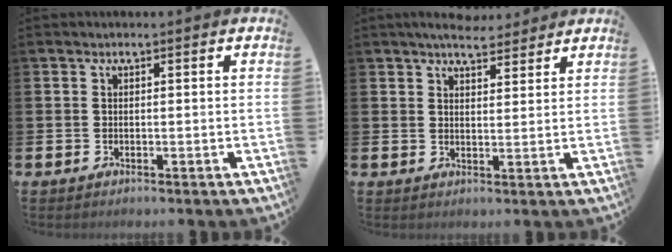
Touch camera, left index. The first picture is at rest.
{"total": 5.1, "force": [4.8, 1.3, 1.2], "torque": [-0.024, -0.018, 0.087]}